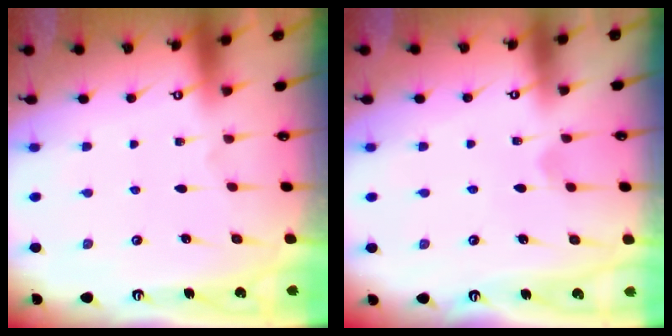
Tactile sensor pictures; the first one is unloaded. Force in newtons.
{"total": 4.6, "press": 4.6, "slide": 0.7}